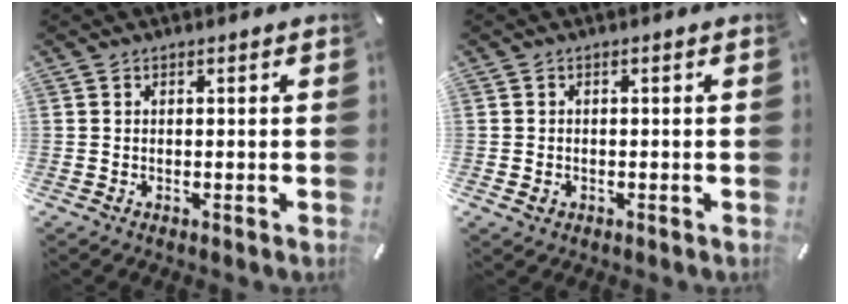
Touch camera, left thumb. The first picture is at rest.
{"total": 1.3, "force": [-0.4, 1.1, 0.5], "torque": [-0.008, 0.004, -0.009]}